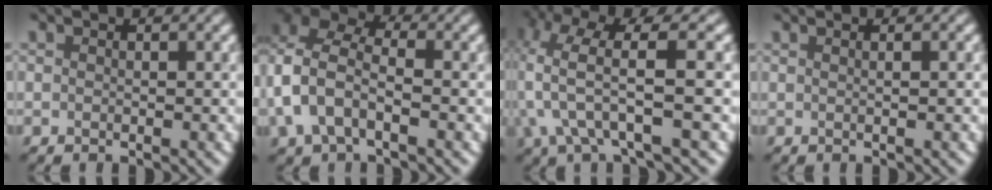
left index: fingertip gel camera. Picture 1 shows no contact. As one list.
[{"total": 6.5, "force": [-0.8, 4.5, 4.7], "torque": [-0.112, 0.011, -0.024]}, {"total": 6.5, "force": [0.2, 1.7, 6.3], "torque": [-0.130, 0.007, 0.005]}, {"total": 1.9, "force": [0.5, 1.0, 1.5], "torque": [0.009, 0.003, -0.015]}]